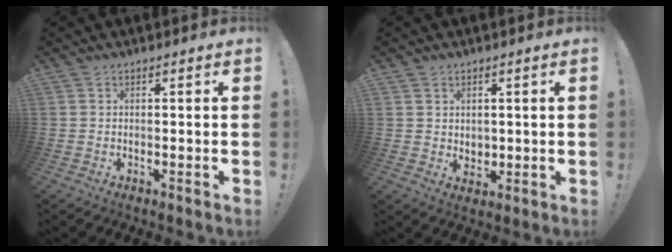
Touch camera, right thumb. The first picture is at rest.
{"total": 3.6, "force": [2.2, 2.8, 0.2], "torque": [0.003, -0.015, 0.041]}